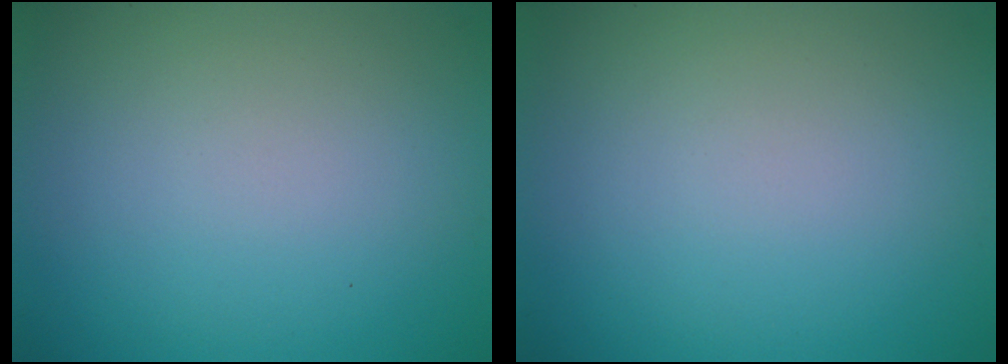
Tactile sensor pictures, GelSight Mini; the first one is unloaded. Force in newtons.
{"total": 0.0}